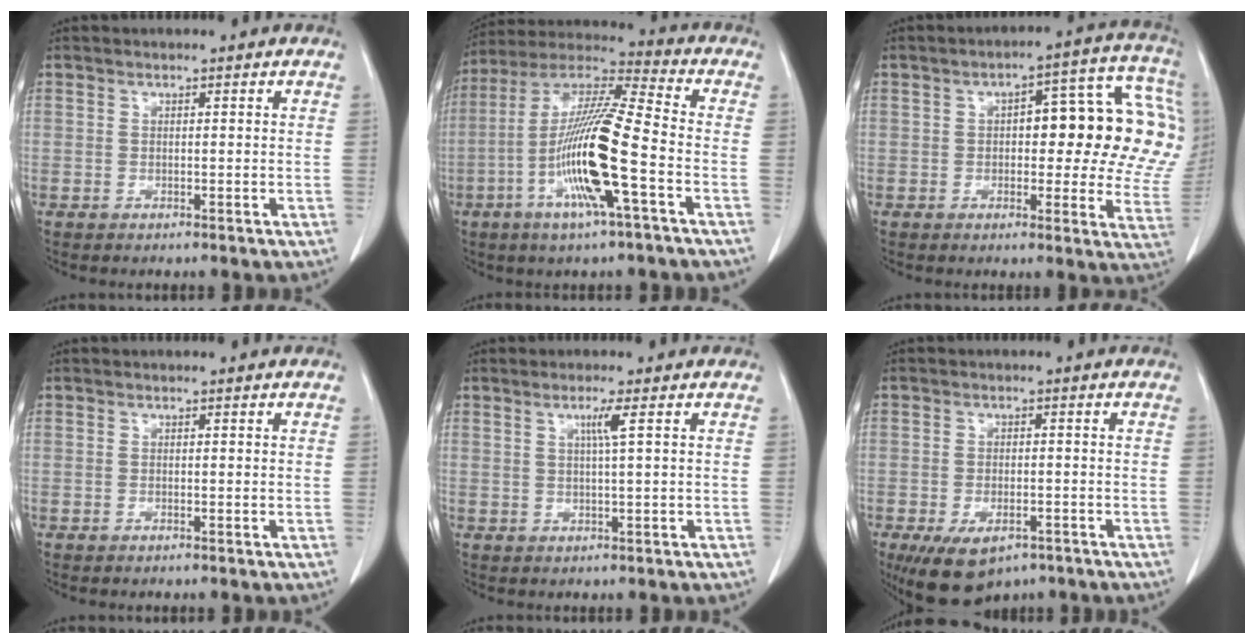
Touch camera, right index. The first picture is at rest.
{"total": 16.6, "force": [-4.8, 0.6, 15.9], "torque": [-0.318, -0.006, -0.097]}
{"total": 17.6, "force": [2.9, 6.5, 16.1], "torque": [-0.160, 0.045, 0.030]}
{"total": 0.0}
{"total": 2.5, "force": [0.9, -0.6, 2.3], "torque": [-0.044, -0.003, 0.016]}
{"total": 9.1, "force": [-5.8, 4.5, 5.3], "torque": [-0.089, -0.007, -0.086]}